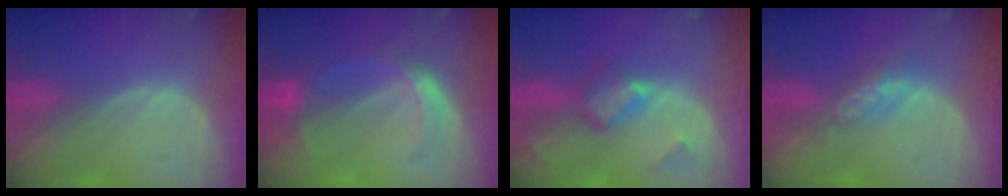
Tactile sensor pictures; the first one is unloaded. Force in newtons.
{"total": 5.5, "press": 5.2, "slide": 1.8}
{"total": 5.7, "press": 5.0, "slide": 2.8}
{"total": 4.8, "press": 4.2, "slide": 2.2}